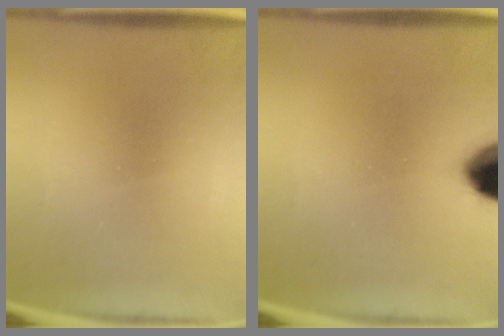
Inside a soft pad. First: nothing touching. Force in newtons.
{"total": 14.6}